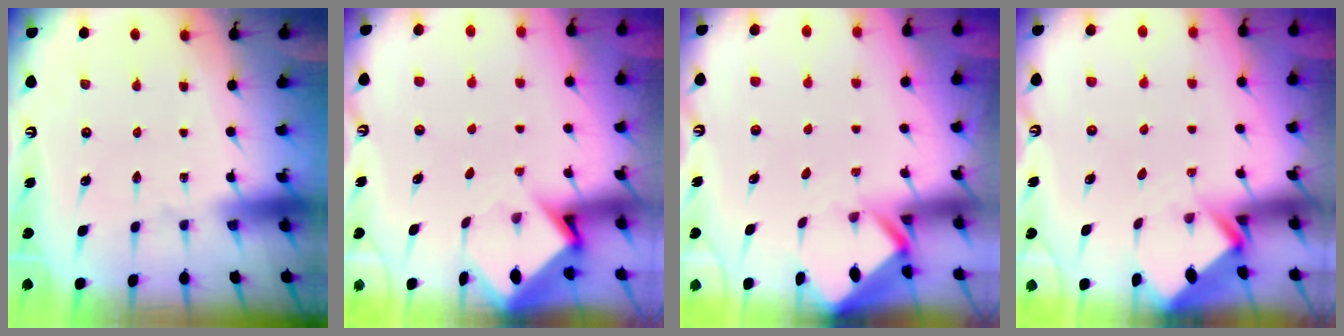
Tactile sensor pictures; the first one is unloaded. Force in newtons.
{"total": 4.0, "press": 3.9, "slide": 0.3}
{"total": 2.8, "press": 2.8, "slide": 0.2}
{"total": 2.5, "press": 2.5, "slide": 0.2}